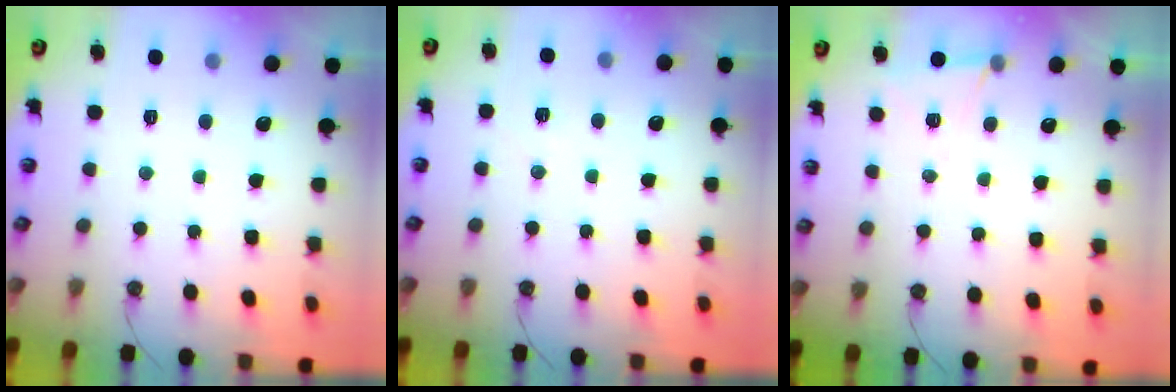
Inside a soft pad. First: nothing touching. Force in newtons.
{"total": 5.3, "press": 5.1, "slide": 1.4}
{"total": 5.8, "press": 3.6, "slide": 4.5}